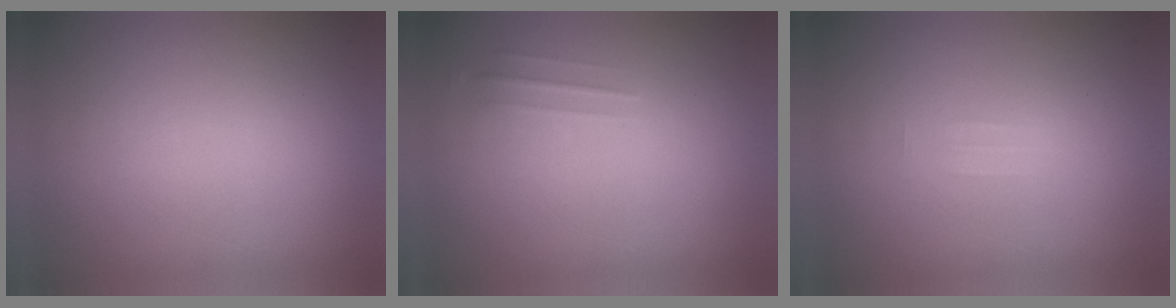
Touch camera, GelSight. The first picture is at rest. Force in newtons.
{"total": 1.5}
{"total": 1.3}